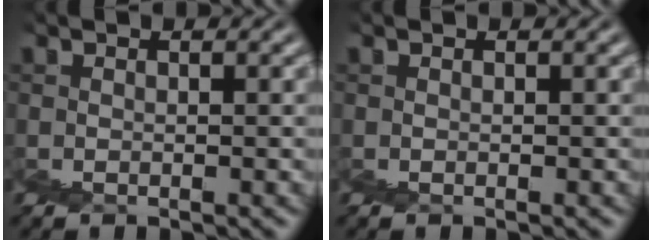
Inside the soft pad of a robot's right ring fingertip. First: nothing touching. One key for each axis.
{"total": 0.0}